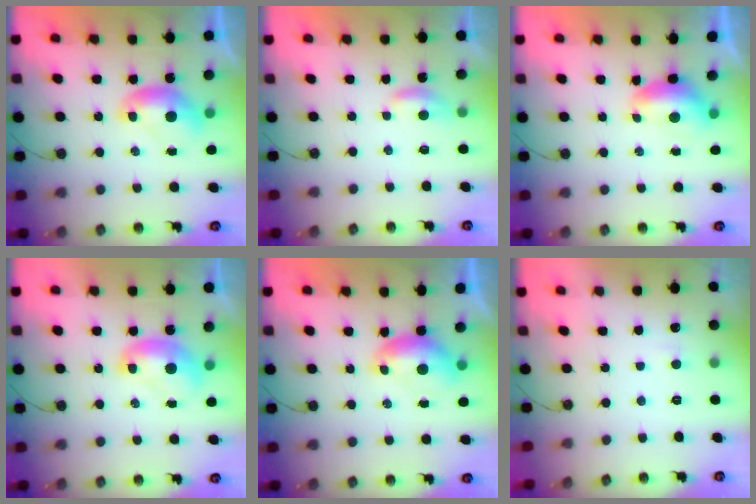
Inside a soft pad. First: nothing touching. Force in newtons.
{"total": 2.3, "press": 2.3, "slide": 0.4}
{"total": 0.0}
{"total": 1.7, "press": 1.7, "slide": 0.2}
{"total": 0.9, "press": 0.7, "slide": 0.6}
{"total": 2.3, "press": 2.3, "slide": 0.4}